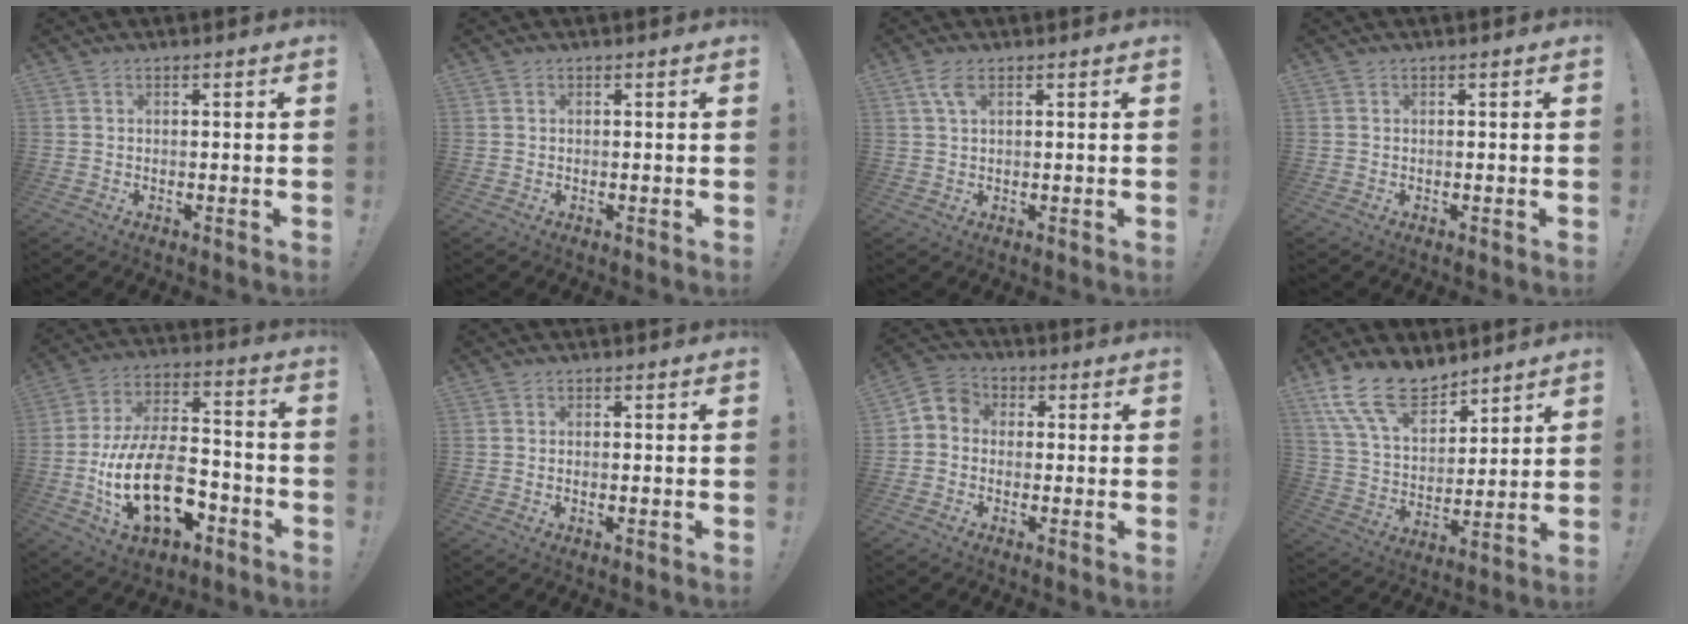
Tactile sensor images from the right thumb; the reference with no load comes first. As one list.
[{"total": 0.0}, {"total": 3.6, "force": [1.6, 1.3, 3.0], "torque": [-0.061, 0.000, 0.028]}, {"total": 0.0}, {"total": 23.0, "force": [-7.7, 13.2, 17.3], "torque": [-0.312, 0.041, -0.120]}, {"total": 0.6, "force": [-0.2, 0.3, 0.5], "torque": [-0.005, -0.002, -0.004]}, {"total": 5.0, "force": [-1.3, 4.3, 2.1], "torque": [-0.047, 0.022, -0.022]}, {"total": 16.3, "force": [11.8, 8.3, 7.7], "torque": [-0.151, -0.072, 0.223]}]